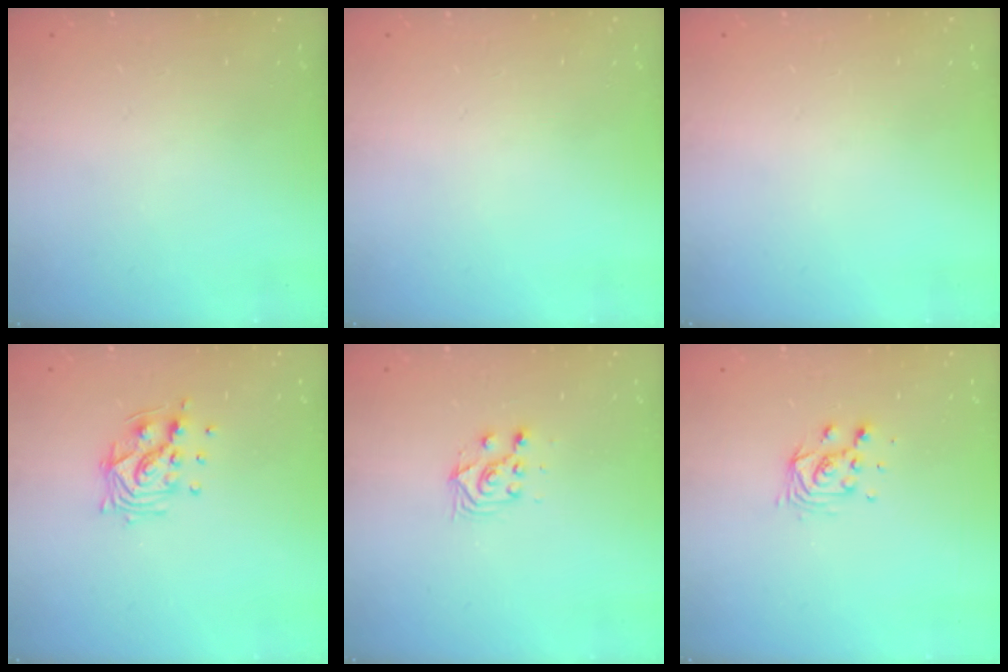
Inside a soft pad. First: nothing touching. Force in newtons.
{"total": 0.0}
{"total": 0.0}
{"total": 10.6, "press": 10.6, "slide": 0.5}
{"total": 7.0, "press": 7.0, "slide": 0.7}
{"total": 6.4, "press": 6.4, "slide": 0.3}